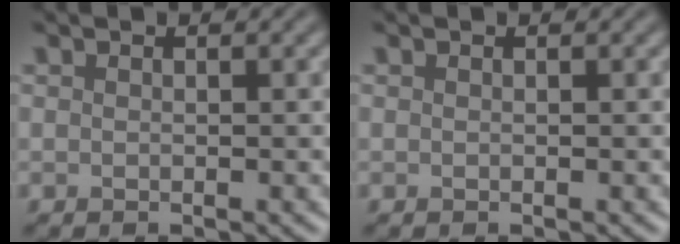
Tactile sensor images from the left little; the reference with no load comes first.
{"total": 0.0}